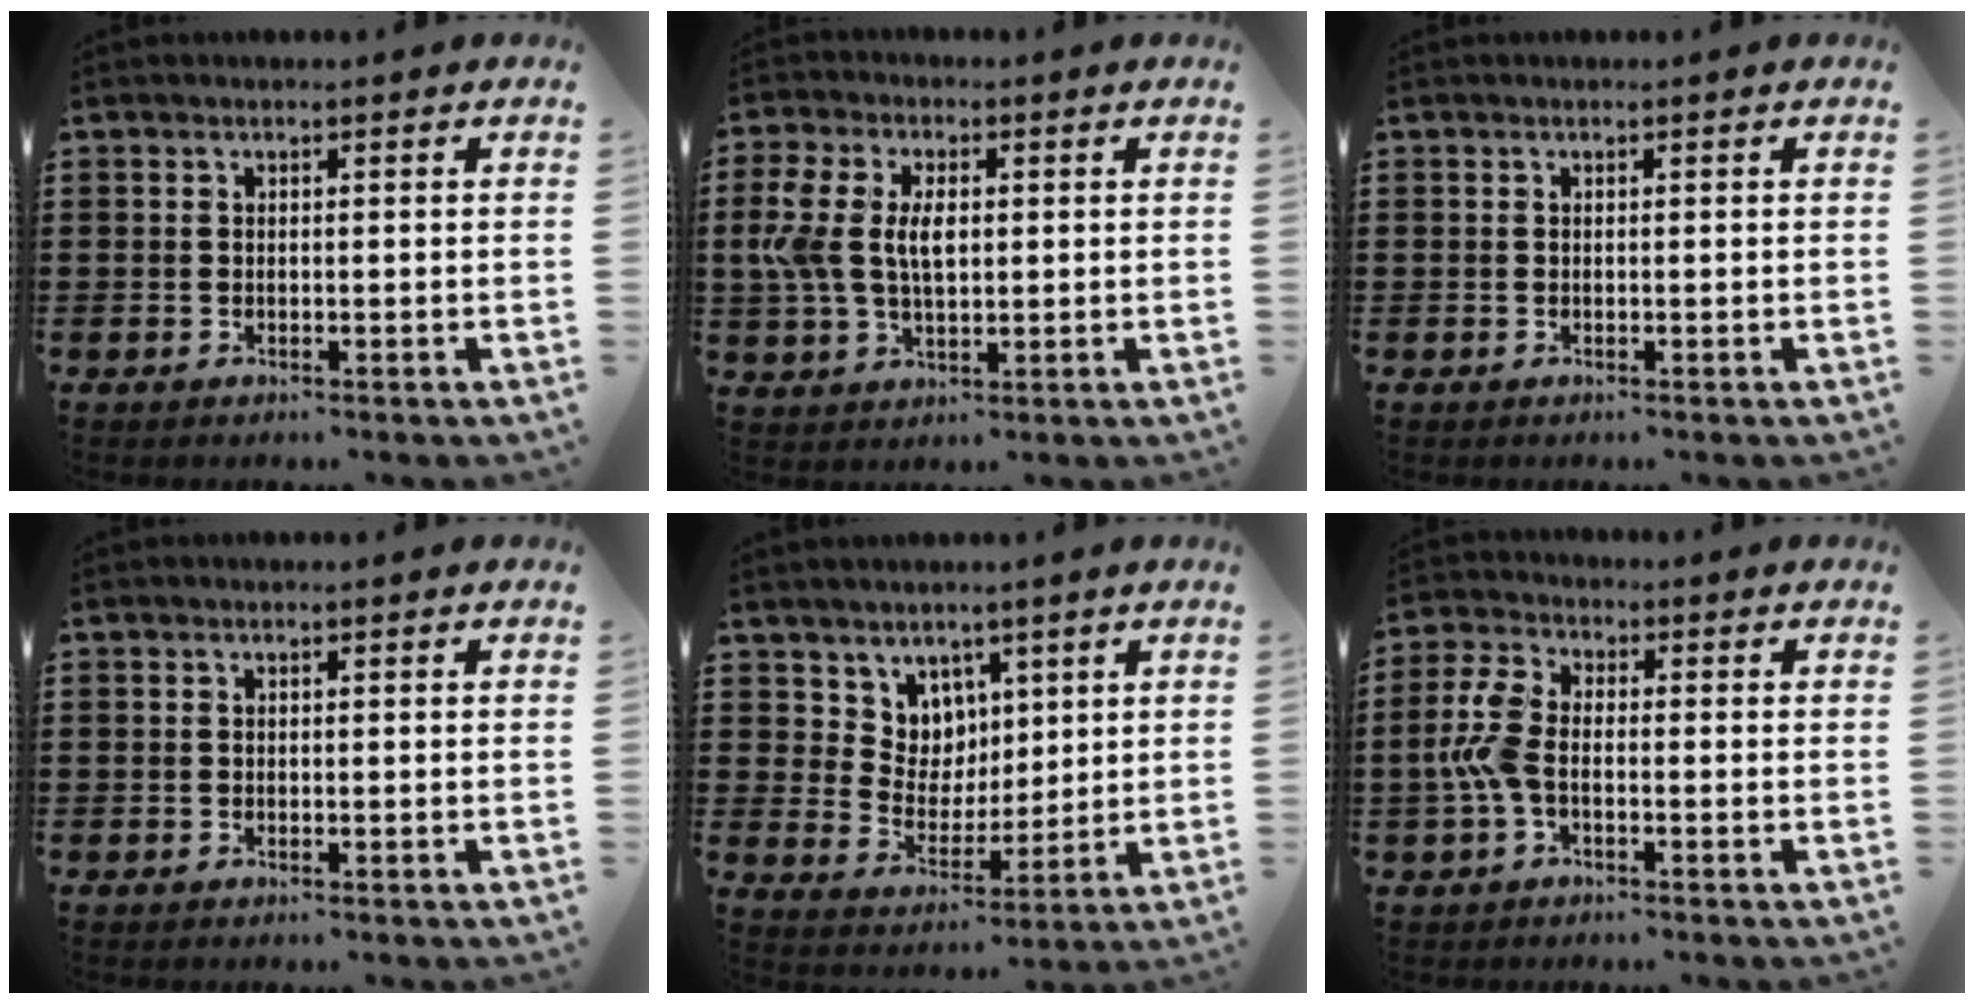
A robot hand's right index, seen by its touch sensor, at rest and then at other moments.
{"total": 7.4, "force": [0.7, 4.1, 6.1], "torque": [-0.151, 0.003, 0.004]}
{"total": 0.0}
{"total": 0.0}
{"total": 6.2, "force": [4.1, 4.6, -0.2], "torque": [-0.034, -0.012, 0.079]}
{"total": 6.3, "force": [-1.1, 3.4, 5.2], "torque": [-0.135, -0.003, -0.029]}